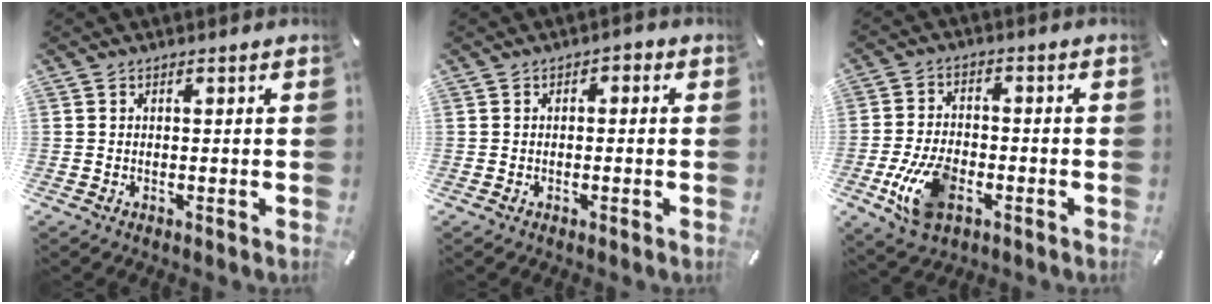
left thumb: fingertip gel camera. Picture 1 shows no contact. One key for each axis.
{"total": 1.4, "fx": -0.8, "fy": 0.9, "fz": 0.5, "tx": -0.009, "ty": 0.006, "tz": -0.018}
{"total": 11.2, "fx": -4.0, "fy": 7.0, "fz": 7.8, "tx": -0.160, "ty": 0.006, "tz": -0.072}